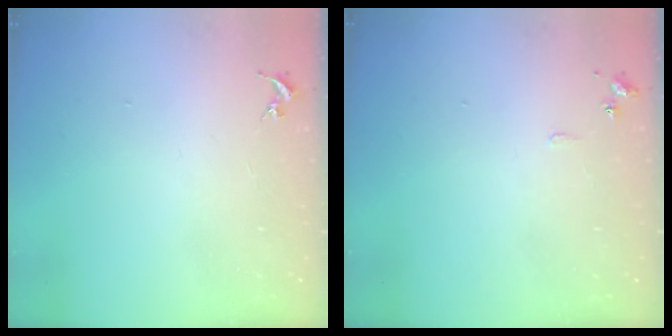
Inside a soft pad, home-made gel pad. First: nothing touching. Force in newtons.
{"total": 4.5, "press": 4.4, "slide": 0.6}